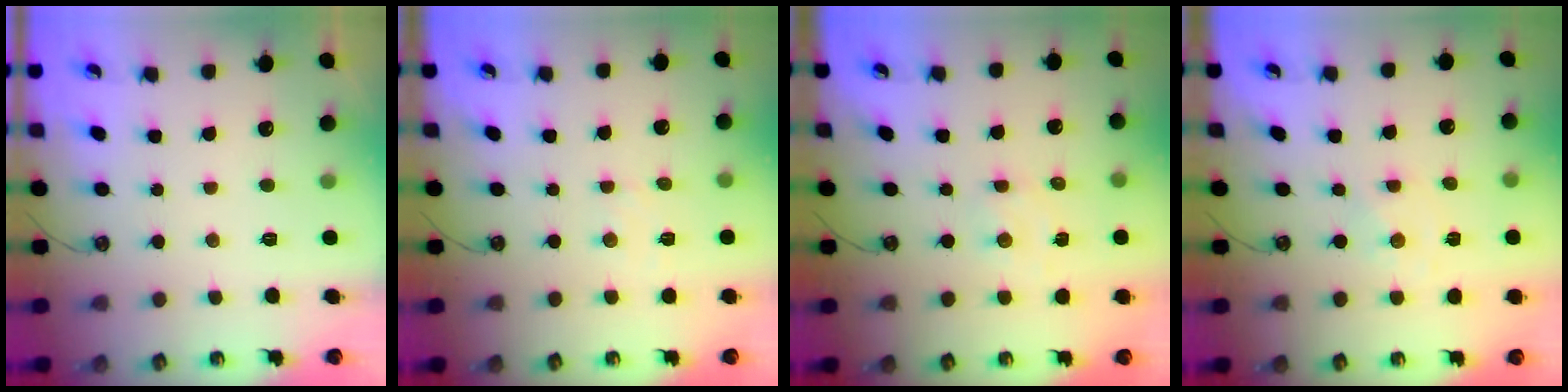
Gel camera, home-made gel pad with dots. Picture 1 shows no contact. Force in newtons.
{"total": 2.7, "press": 2.7, "slide": 0.4}
{"total": 2.7, "press": 2.7, "slide": 0.4}
{"total": 0.0}